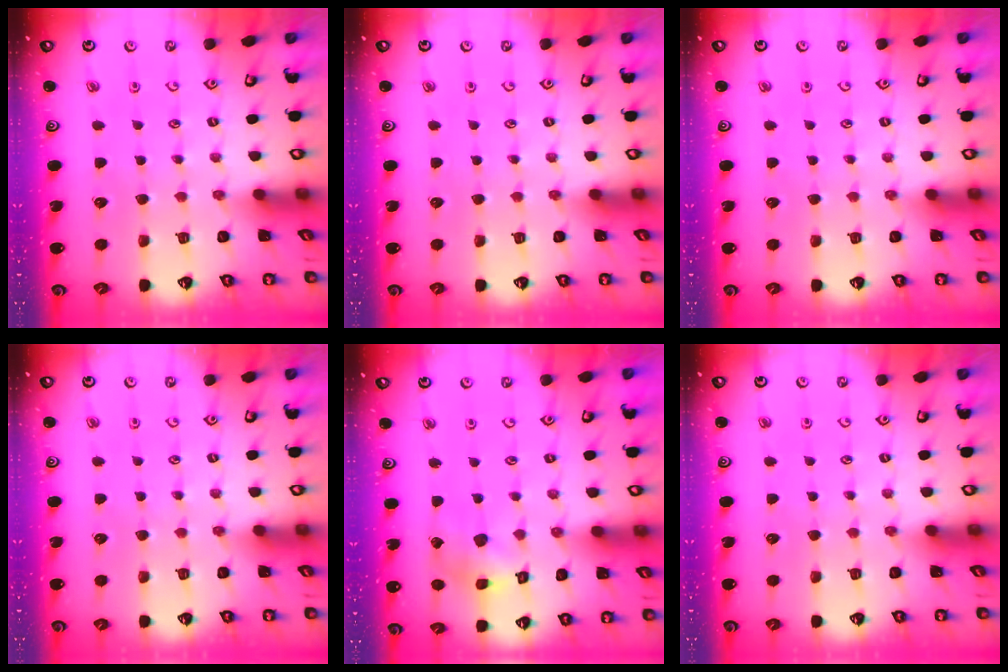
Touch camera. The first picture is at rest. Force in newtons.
{"total": 0.0}
{"total": 0.0}
{"total": 0.0}
{"total": 6.6, "press": 6.6, "slide": 0.5}
{"total": 0.0}